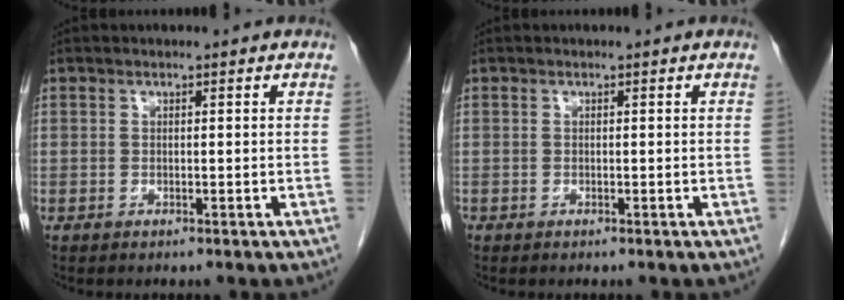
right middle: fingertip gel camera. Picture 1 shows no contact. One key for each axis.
{"total": 0.0}